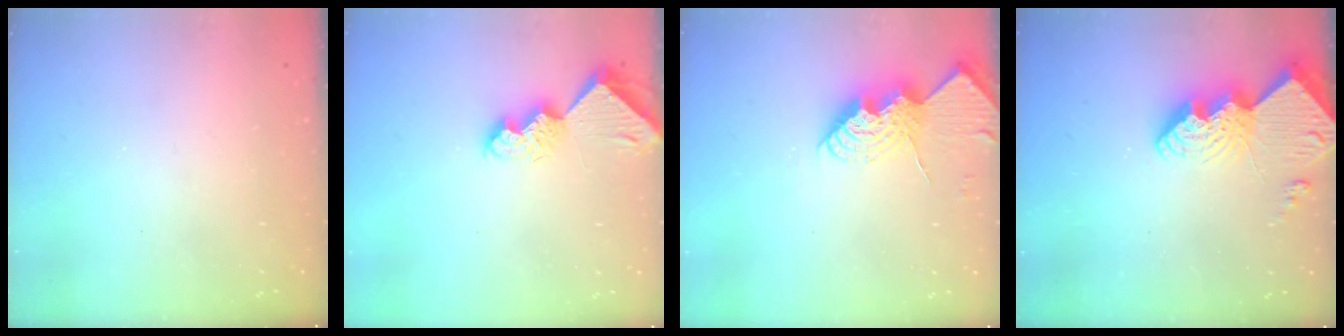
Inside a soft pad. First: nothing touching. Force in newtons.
{"total": 10.0, "press": 9.9, "slide": 1.1}
{"total": 14.4, "press": 14.3, "slide": 1.2}
{"total": 13.1, "press": 13.0, "slide": 0.8}